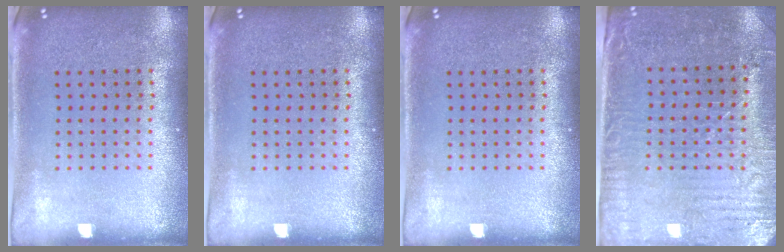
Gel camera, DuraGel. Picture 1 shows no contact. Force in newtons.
{"total": 0.0}
{"total": 0.0}
{"total": 3.2, "press": 2.8, "slide": 1.6}